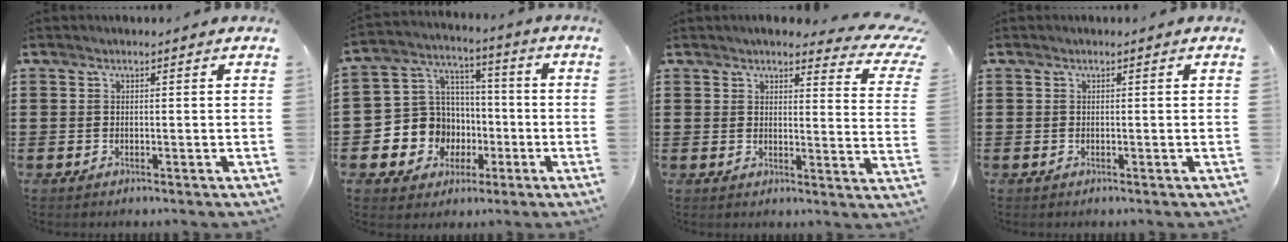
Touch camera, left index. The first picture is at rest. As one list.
[{"total": 9.5, "force": [-2.1, 9.1, 1.8], "torque": [-0.096, 0.001, -0.036]}, {"total": 4.8, "force": [4.1, 0.7, 2.4], "torque": [-0.047, -0.023, 0.068]}, {"total": 0.0}]